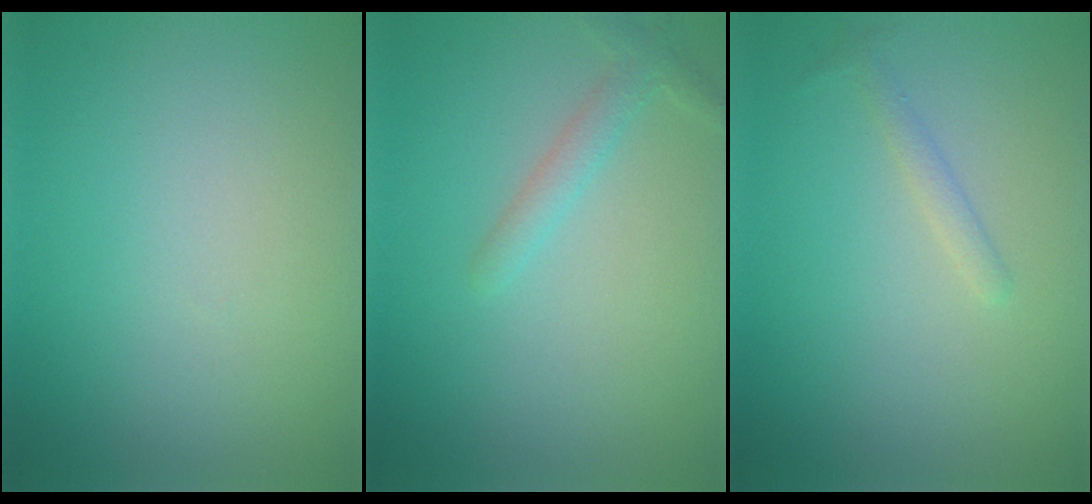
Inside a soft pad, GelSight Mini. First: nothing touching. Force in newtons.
{"total": 1.7, "press": 1.7, "slide": 0.1}
{"total": 1.1, "press": 1.1, "slide": 0.1}